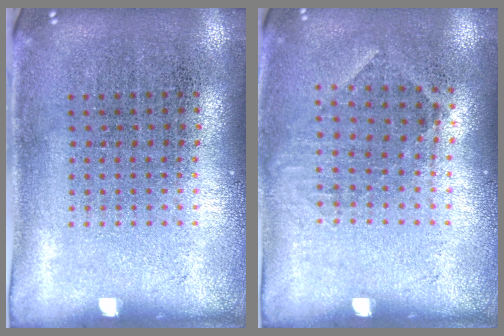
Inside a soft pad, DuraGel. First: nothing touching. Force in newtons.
{"total": 0.9, "press": 0.7, "slide": 0.5}